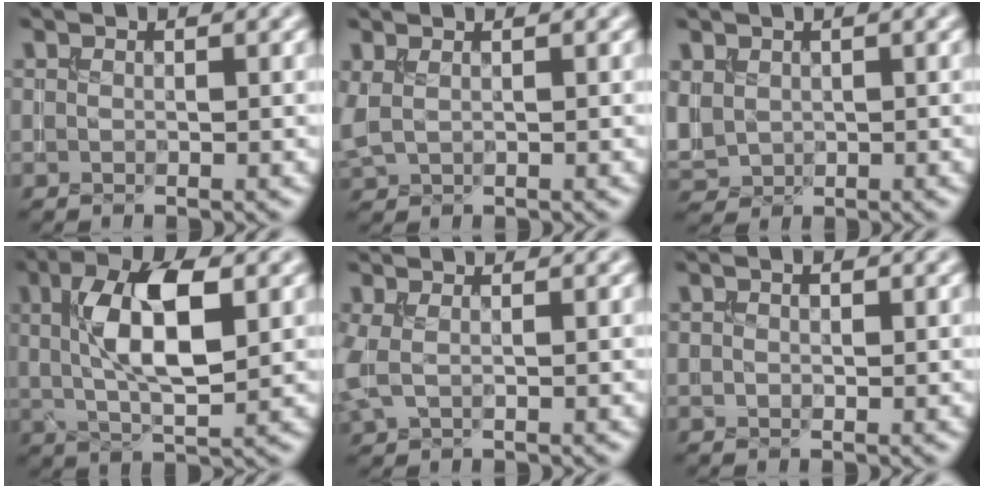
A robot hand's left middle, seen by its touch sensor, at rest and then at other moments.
{"total": 1.5, "force": [0.9, 0.7, 1.0], "torque": [-0.029, 0.004, 0.022]}
{"total": 2.2, "force": [0.6, 1.9, 0.9], "torque": [-0.030, -0.002, 0.017]}
{"total": 8.0, "force": [1.8, 3.1, 7.2], "torque": [-0.128, 0.010, 0.030]}
{"total": 2.0, "force": [0.1, 1.1, 1.7], "torque": [-0.051, 0.001, -0.001]}
{"total": 1.0, "force": [0.1, 0.7, 0.8], "torque": [-0.011, 0.000, 0.001]}